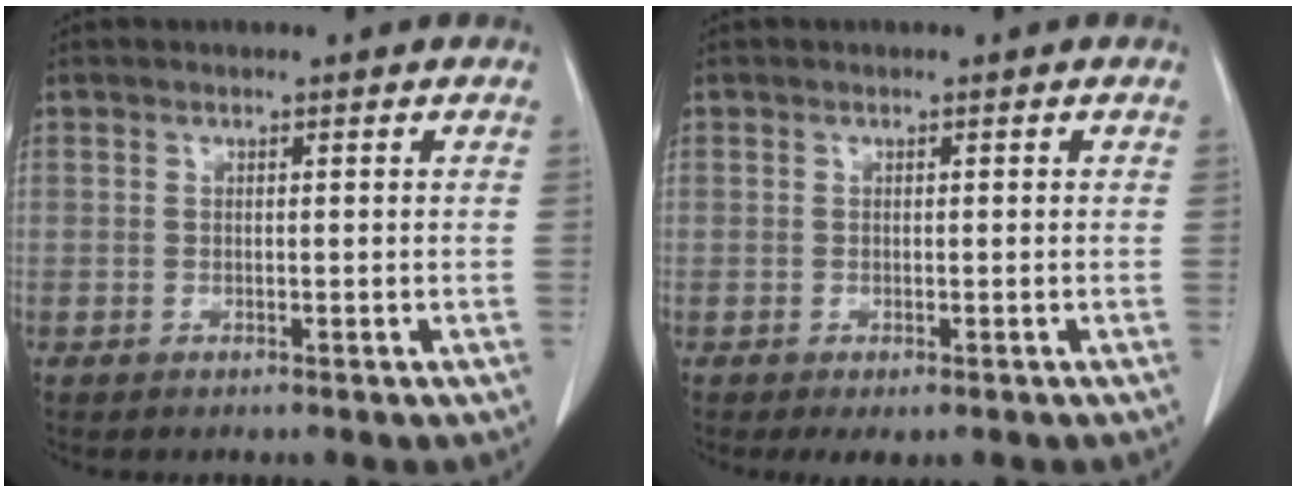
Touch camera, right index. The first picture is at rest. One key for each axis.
{"total": 1.8, "fx": -1.2, "fy": 1.1, "fz": 0.9, "tx": -0.007, "ty": 0.001, "tz": -0.009}